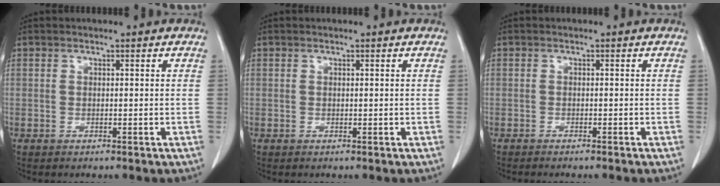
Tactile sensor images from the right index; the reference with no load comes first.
{"total": 0.0}
{"total": 2.7, "force": [-2.4, 0.1, 1.2], "torque": [-0.018, -0.003, -0.029]}